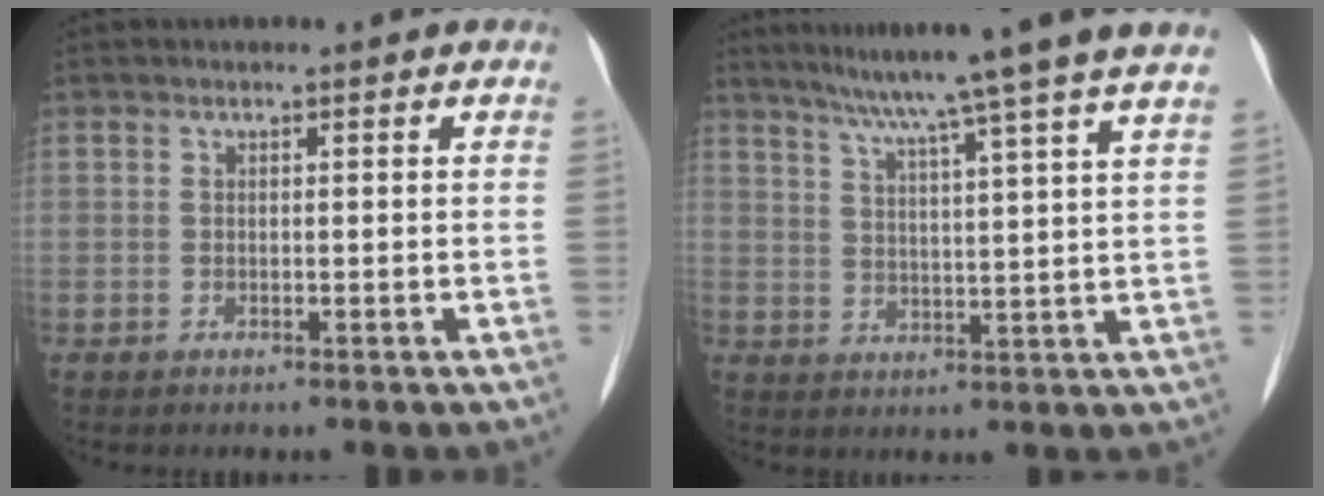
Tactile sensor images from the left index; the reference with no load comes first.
{"total": 14.4, "force": [11.6, -2.4, 8.2], "torque": [-0.129, -0.003, 0.152]}